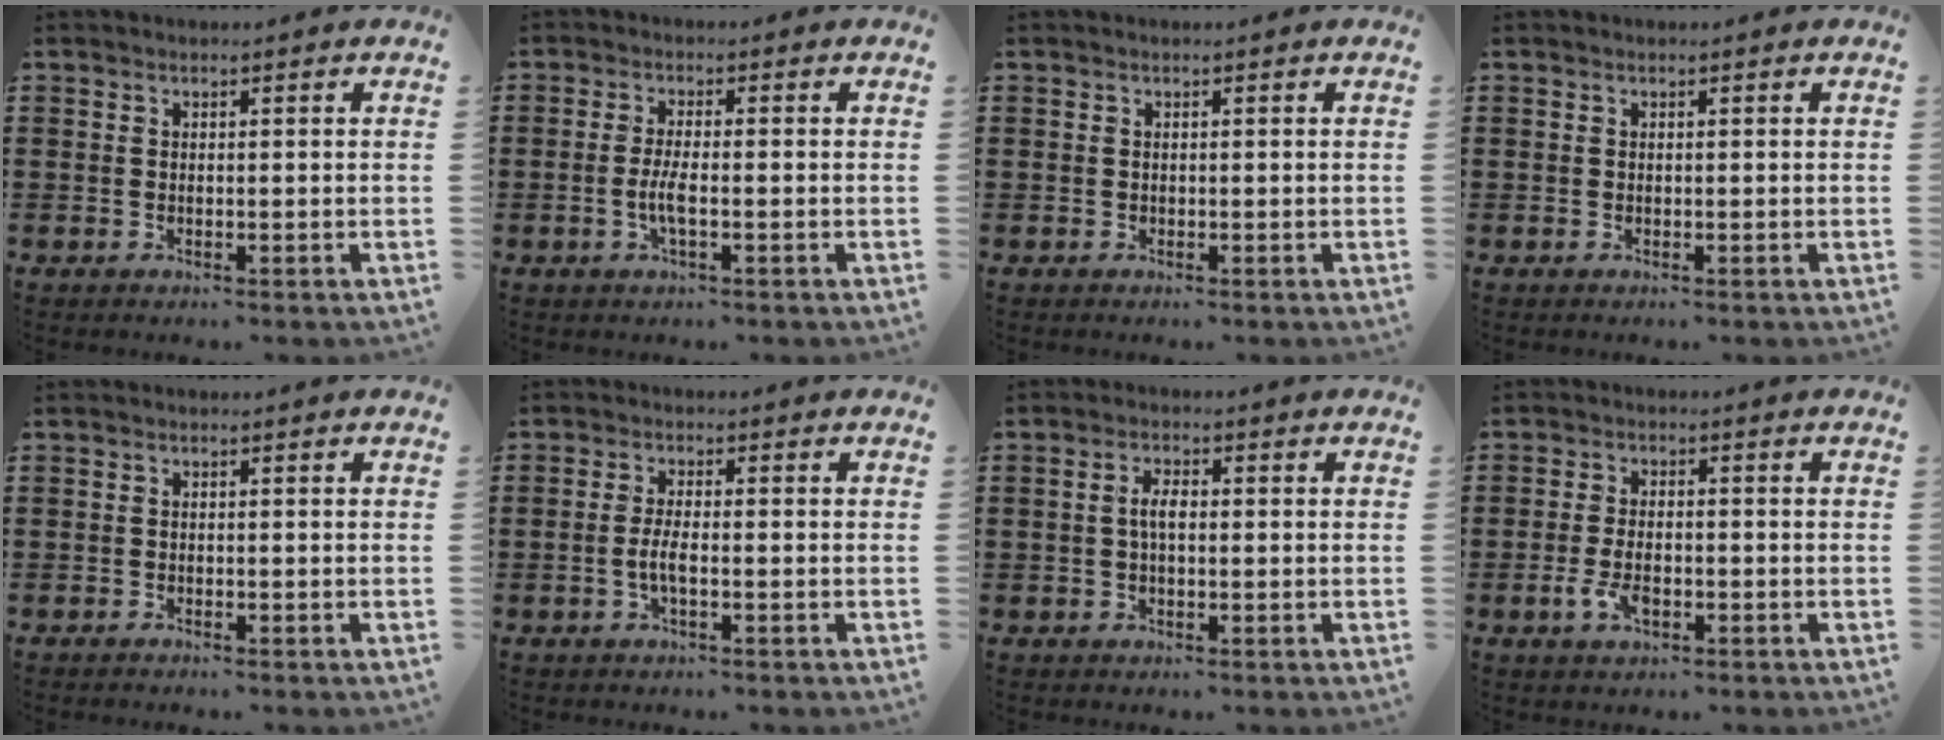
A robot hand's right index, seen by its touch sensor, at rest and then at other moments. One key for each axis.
{"total": 3.3, "fx": -0.9, "fy": 0.6, "fz": 3.1, "tx": -0.069, "ty": -0.006, "tz": -0.022}
{"total": 0.0}
{"total": 0.0}
{"total": 0.6, "fx": -0.6, "fy": 0.0, "fz": 0.0, "tx": 0.000, "ty": -0.001, "tz": -0.013}
{"total": 2.9, "fx": -0.9, "fy": 0.6, "fz": 2.7, "tx": -0.064, "ty": -0.004, "tz": -0.022}
{"total": 2.9, "fx": -0.1, "fy": 1.2, "fz": 2.6, "tx": -0.058, "ty": 0.000, "tz": -0.005}
{"total": 4.0, "fx": -1.4, "fy": 2.0, "fz": 3.3, "tx": -0.078, "ty": -0.004, "tz": -0.029}